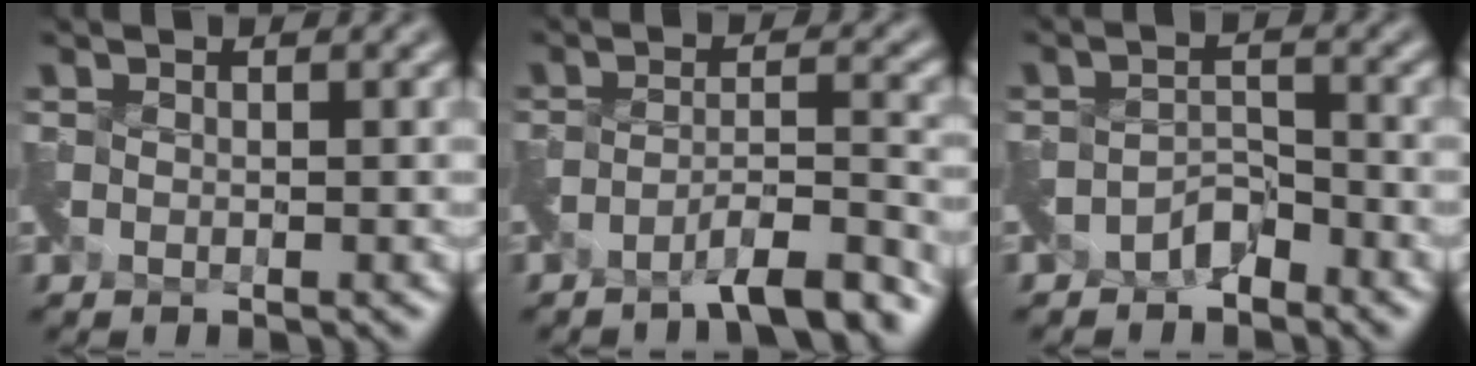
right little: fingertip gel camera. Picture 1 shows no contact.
{"total": 5.3, "force": [-4.4, 0.5, 2.9], "torque": [-0.044, 0.001, -0.069]}
{"total": 1.8, "force": [-1.7, 0.5, 0.4], "torque": [-0.011, 0.005, -0.030]}